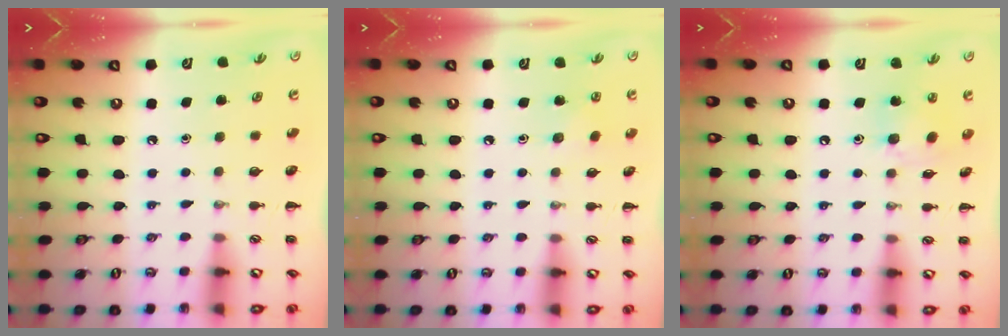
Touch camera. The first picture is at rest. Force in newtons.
{"total": 3.0, "press": 2.9, "slide": 0.9}
{"total": 8.1, "press": 8.1, "slide": 0.6}